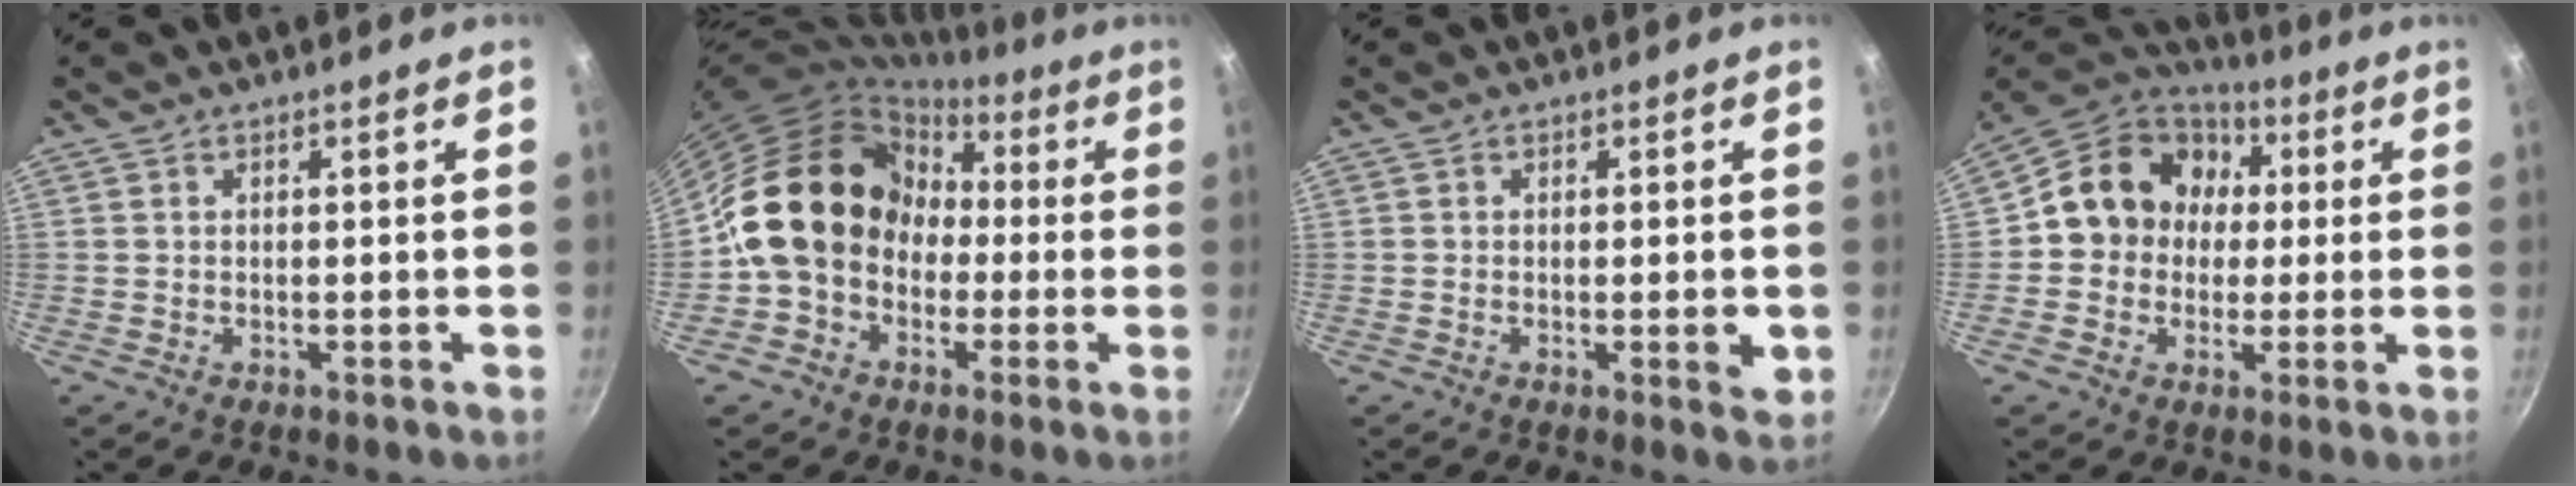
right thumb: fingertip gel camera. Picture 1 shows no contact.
{"total": 17.3, "force": [-0.5, 14.4, 9.5], "torque": [-0.123, 0.056, -0.017]}
{"total": 3.2, "force": [-0.5, 0.9, 3.0], "torque": [-0.045, -0.005, -0.009]}
{"total": 15.1, "force": [1.7, 13.3, 7.0], "torque": [-0.082, 0.033, 0.009]}